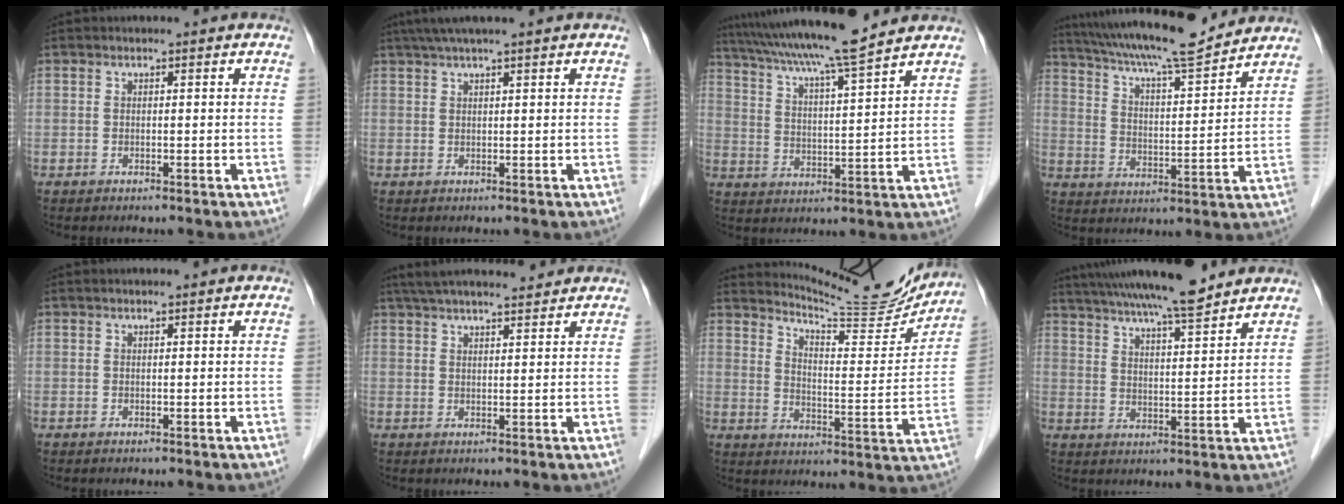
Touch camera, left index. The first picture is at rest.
{"total": 5.3, "force": [4.2, -0.6, 3.3], "torque": [-0.053, 0.034, 0.072]}
{"total": 15.2, "force": [13.2, -0.7, 7.5], "torque": [-0.135, 0.011, 0.204]}
{"total": 16.9, "force": [15.3, 1.1, 7.2], "torque": [-0.129, 0.009, 0.236]}
{"total": 0.6, "force": [0.5, 0.0, 0.3], "torque": [-0.005, 0.008, 0.009]}
{"total": 12.5, "force": [11.1, 1.7, 5.6], "torque": [-0.091, 0.034, 0.164]}
{"total": 14.5, "force": [14.3, 0.6, 2.3], "torque": [-0.041, -0.054, 0.191]}
{"total": 15.9, "force": [14.0, 0.7, 7.5], "torque": [-0.128, 0.018, 0.213]}